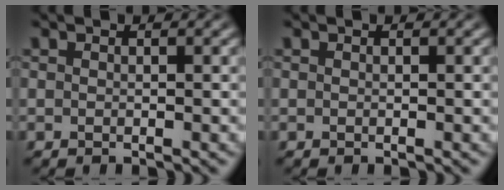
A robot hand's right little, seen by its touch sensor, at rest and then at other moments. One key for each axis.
{"total": 0.0}